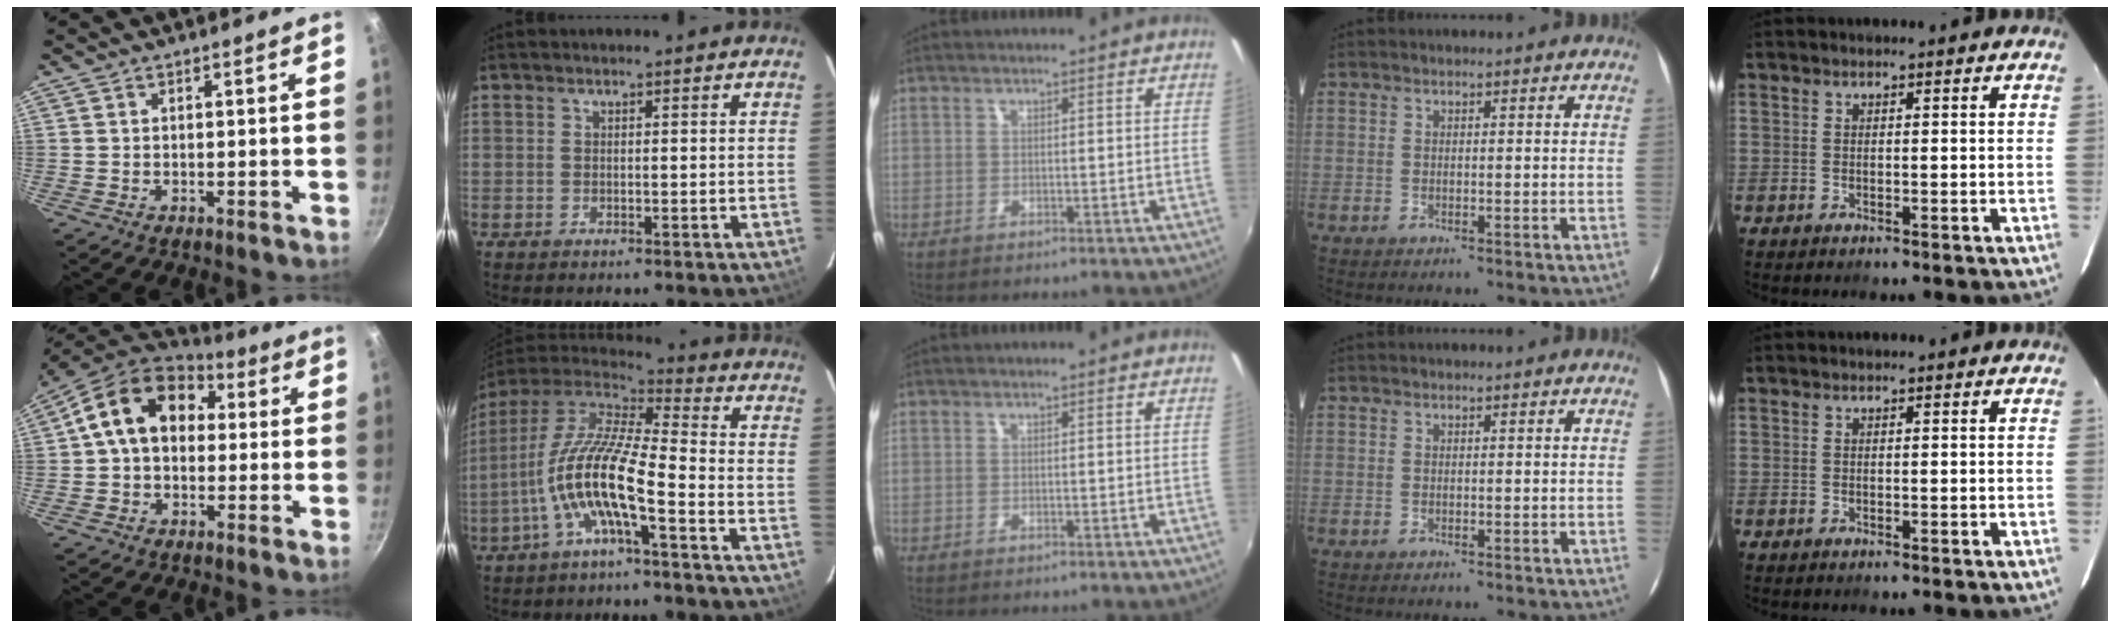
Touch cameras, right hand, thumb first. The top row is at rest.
{"thumb": {"total": 15.4, "force": [2.9, 11.2, 10.0], "torque": [-0.136, 0.030, 0.029]}, "index": {"total": 14.2, "force": [-5.2, 2.7, 12.9], "torque": [-0.247, -0.005, -0.106]}}